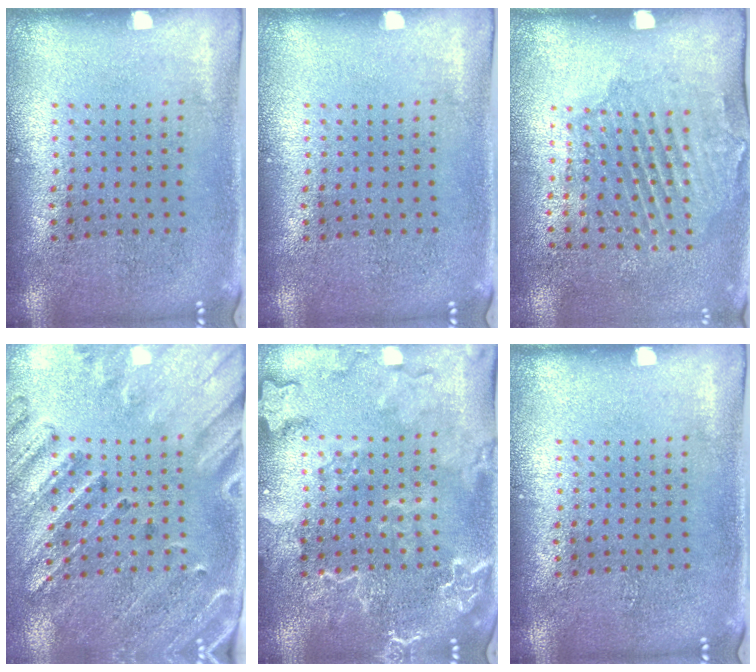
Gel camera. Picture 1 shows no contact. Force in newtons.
{"total": 0.0}
{"total": 1.8, "press": 1.5, "slide": 0.9}
{"total": 2.6, "press": 2.4, "slide": 0.9}
{"total": 2.4, "press": 2.4, "slide": 0.3}
{"total": 0.0}